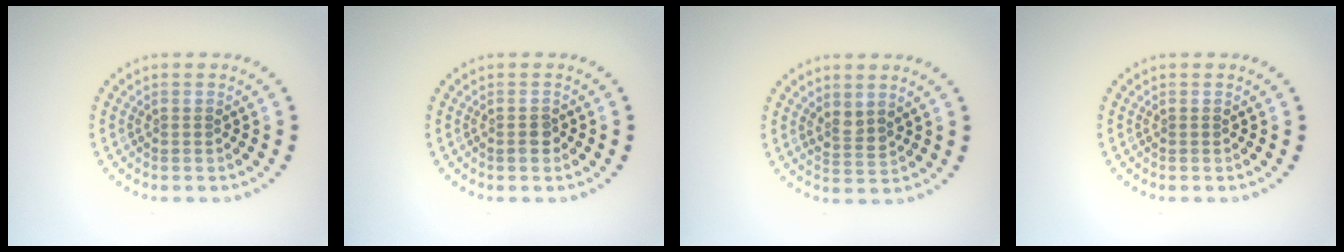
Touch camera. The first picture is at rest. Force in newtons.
{"total": 1.2, "press": 1.1, "slide": 0.4}
{"total": 1.6, "press": 1.3, "slide": 1.0}
{"total": 0.0}